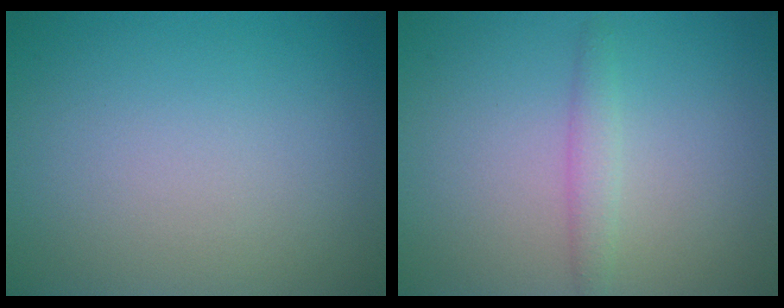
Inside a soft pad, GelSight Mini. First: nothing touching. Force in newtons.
{"total": 1.4, "press": 1.4, "slide": 0.0}